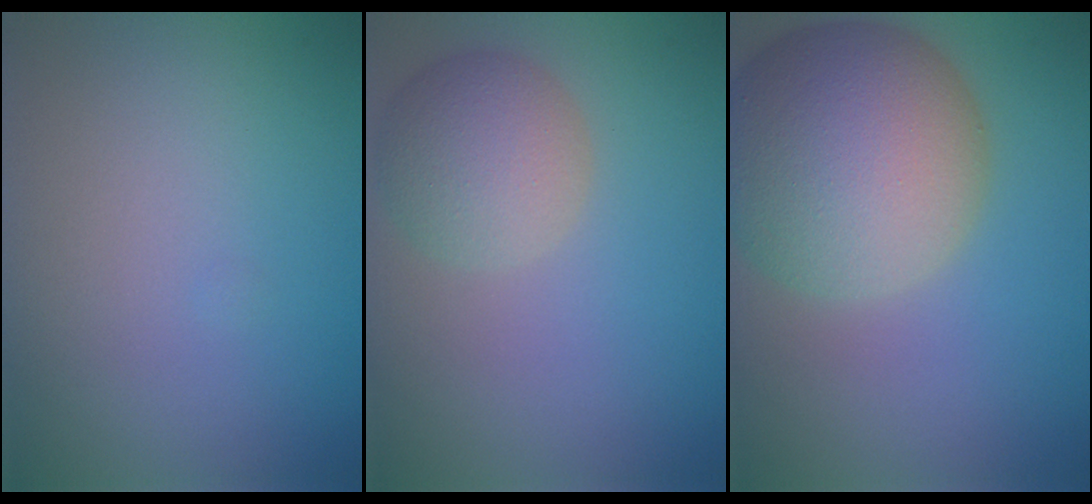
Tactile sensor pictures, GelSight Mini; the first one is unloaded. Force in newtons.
{"total": 4.2, "press": 4.2, "slide": 0.2}
{"total": 11.7, "press": 11.7, "slide": 0.6}